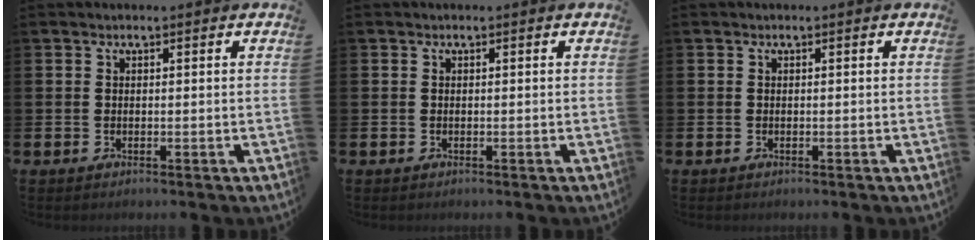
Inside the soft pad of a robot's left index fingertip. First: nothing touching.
{"total": 0.0}
{"total": 0.0}